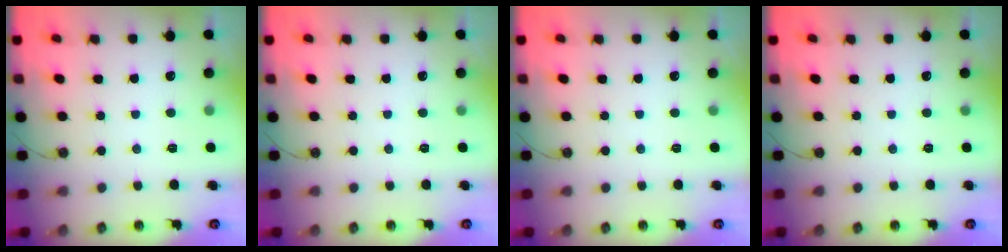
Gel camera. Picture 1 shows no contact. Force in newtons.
{"total": 0.0}
{"total": 0.0}
{"total": 0.0}